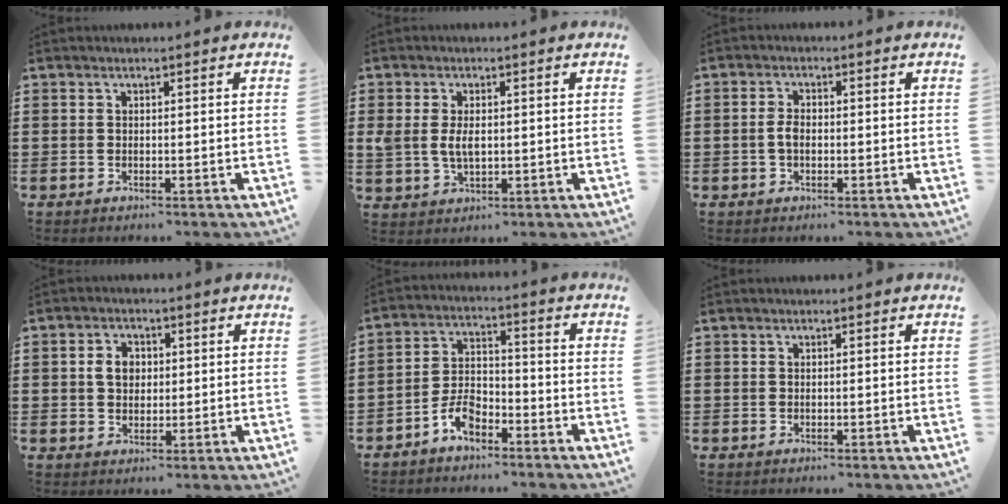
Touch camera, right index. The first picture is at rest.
{"total": 4.0, "force": [0.4, 2.3, 3.3], "torque": [-0.083, 0.003, 0.001]}
{"total": 2.3, "force": [-0.4, 1.1, 2.0], "torque": [-0.046, 0.000, -0.010]}
{"total": 3.5, "force": [0.4, 2.7, 2.2], "torque": [-0.051, 0.012, 0.004]}
{"total": 5.3, "force": [-3.8, 2.5, 2.7], "torque": [-0.068, 0.008, -0.078]}
{"total": 0.0}